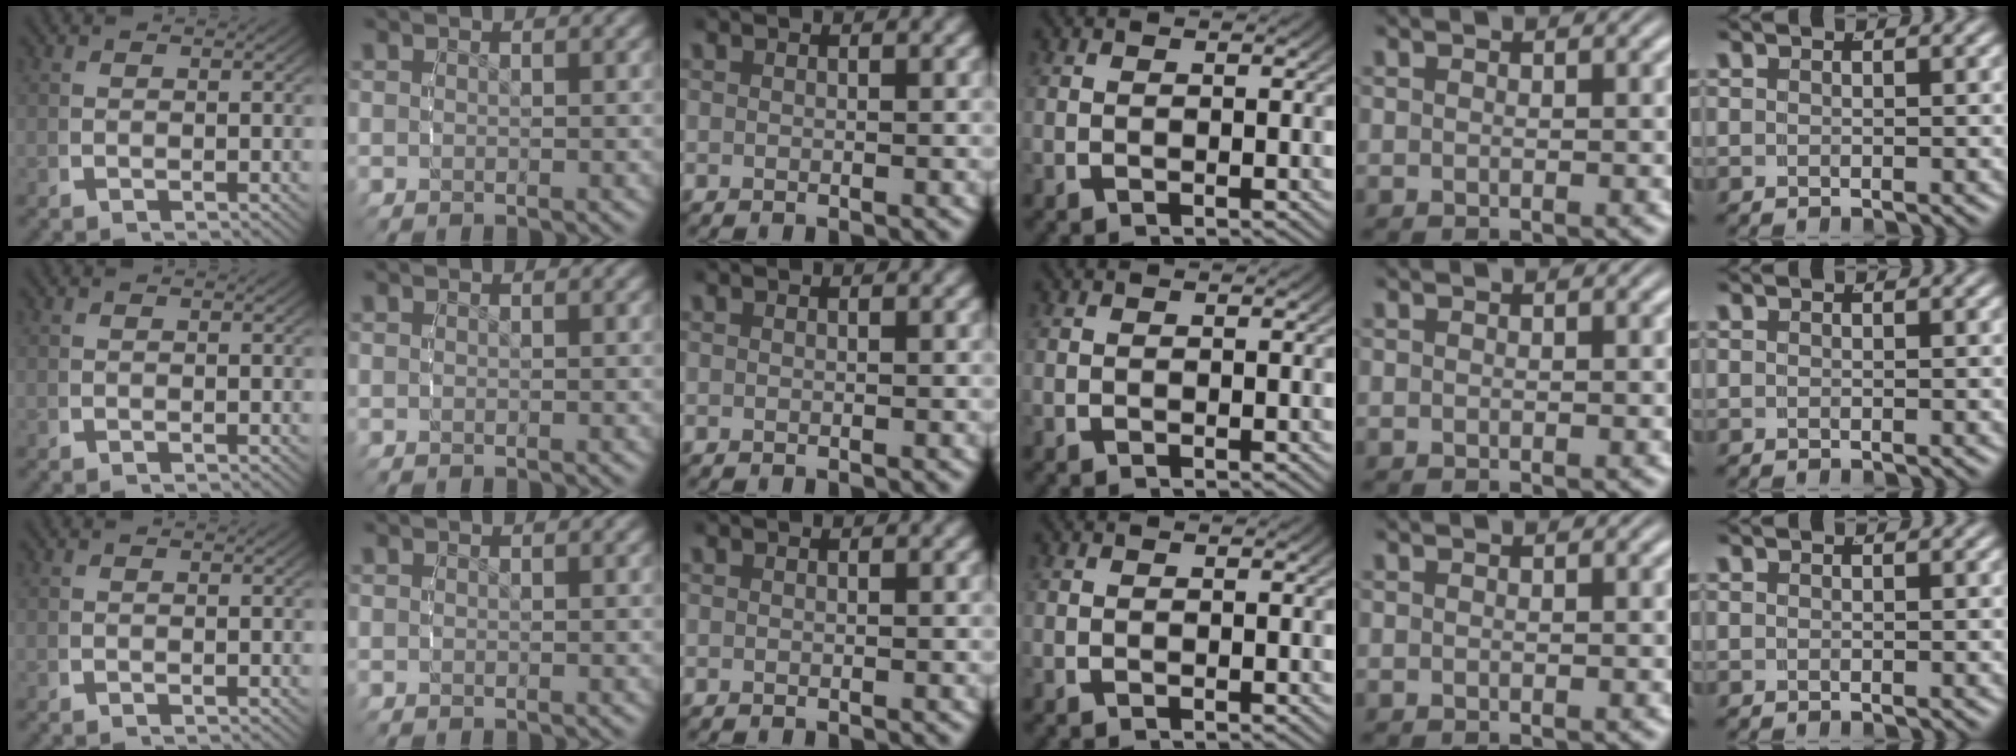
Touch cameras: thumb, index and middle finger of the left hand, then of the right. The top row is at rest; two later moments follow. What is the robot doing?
{"motion": "reach", "object": "pencil case"}